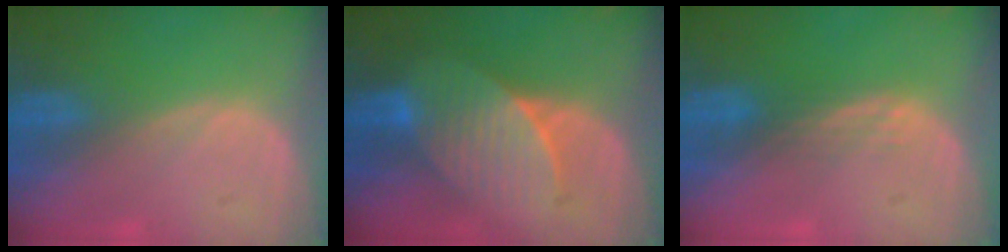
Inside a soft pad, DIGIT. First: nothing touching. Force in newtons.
{"total": 7.2, "press": 7.0, "slide": 1.3}
{"total": 1.8, "press": 1.7, "slide": 0.2}